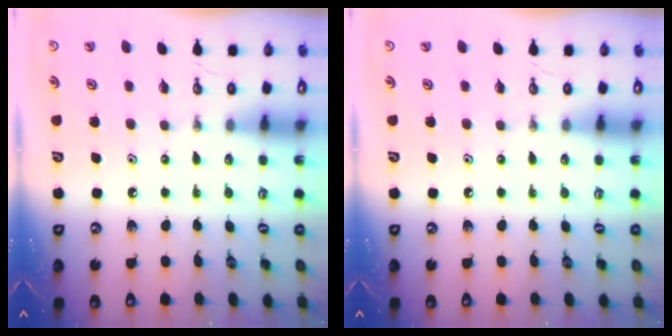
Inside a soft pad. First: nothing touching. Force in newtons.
{"total": 0.0}